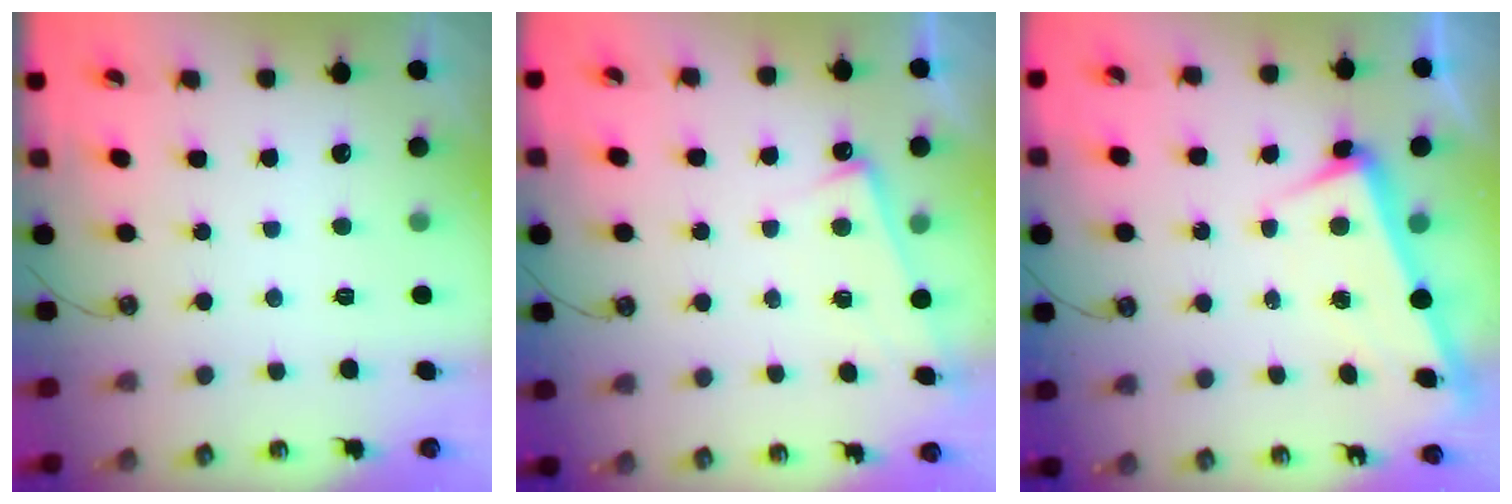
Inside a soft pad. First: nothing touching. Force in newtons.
{"total": 5.5, "press": 5.5, "slide": 0.3}
{"total": 3.0, "press": 2.9, "slide": 0.8}